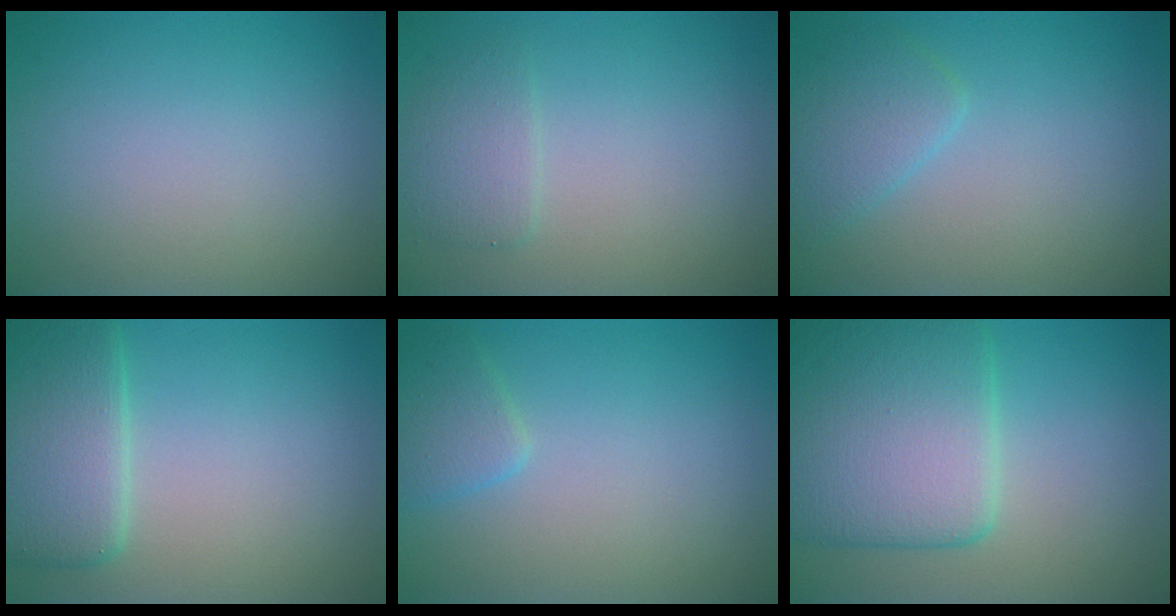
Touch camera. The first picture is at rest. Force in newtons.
{"total": 2.0, "press": 2.0, "slide": 0.2}
{"total": 2.5, "press": 2.5, "slide": 0.1}
{"total": 5.4, "press": 5.4, "slide": 0.1}
{"total": 1.9, "press": 1.9, "slide": 0.1}
{"total": 8.6, "press": 8.6, "slide": 0.6}